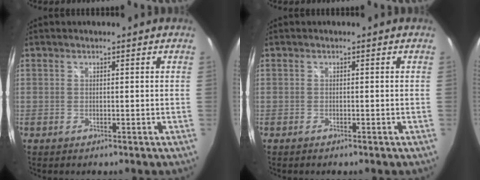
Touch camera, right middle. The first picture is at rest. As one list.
[{"total": 0.6, "force": [-0.5, 0.1, 0.3], "torque": [-0.005, -0.002, -0.011]}]